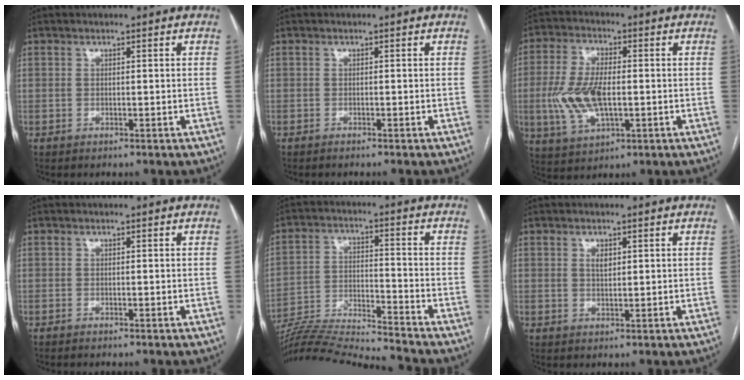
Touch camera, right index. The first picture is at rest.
{"total": 1.3, "force": [-1.1, -0.1, 0.6], "torque": [-0.007, 0.000, -0.013]}
{"total": 10.5, "force": [-1.3, 4.5, 9.4], "torque": [-0.209, 0.003, -0.018]}
{"total": 0.9, "force": [-0.8, -0.1, 0.3], "torque": [-0.002, 0.000, -0.012]}
{"total": 15.5, "force": [-14.9, -2.3, 3.9], "torque": [-0.066, 0.004, -0.256]}
{"total": 1.7, "force": [0.6, 0.8, 1.3], "torque": [-0.023, 0.000, 0.013]}